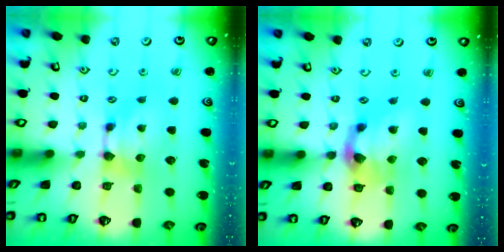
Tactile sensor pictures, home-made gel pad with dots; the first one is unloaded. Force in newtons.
{"total": 3.8, "press": 3.3, "slide": 2.0}